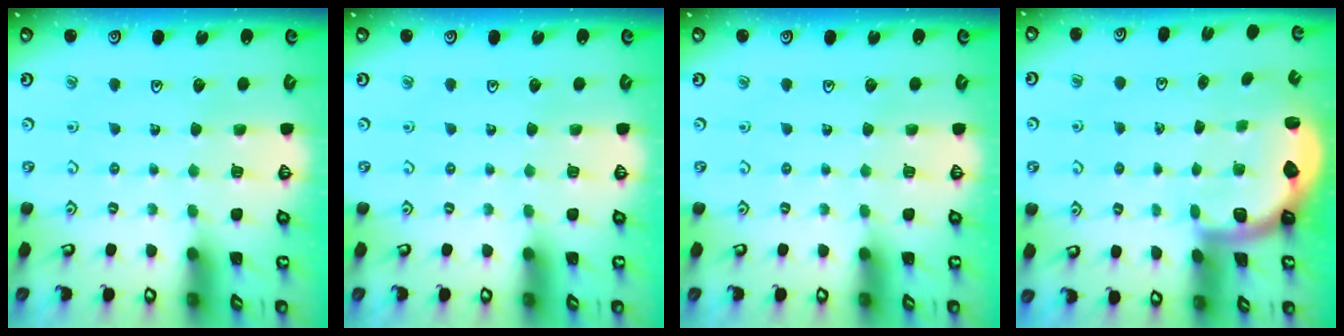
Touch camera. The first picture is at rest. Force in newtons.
{"total": 0.0}
{"total": 0.0}
{"total": 2.0, "press": 1.9, "slide": 0.5}